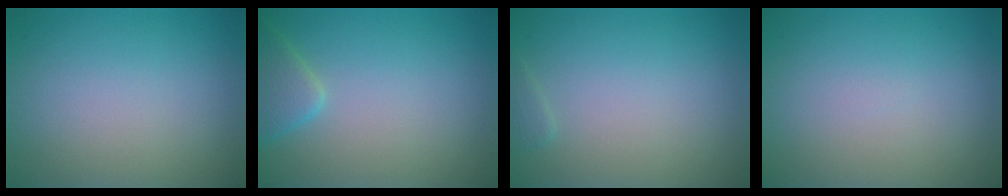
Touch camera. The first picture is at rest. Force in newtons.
{"total": 2.4, "press": 2.4, "slide": 0.1}
{"total": 0.6, "press": 0.6, "slide": 0.1}
{"total": 0.0}